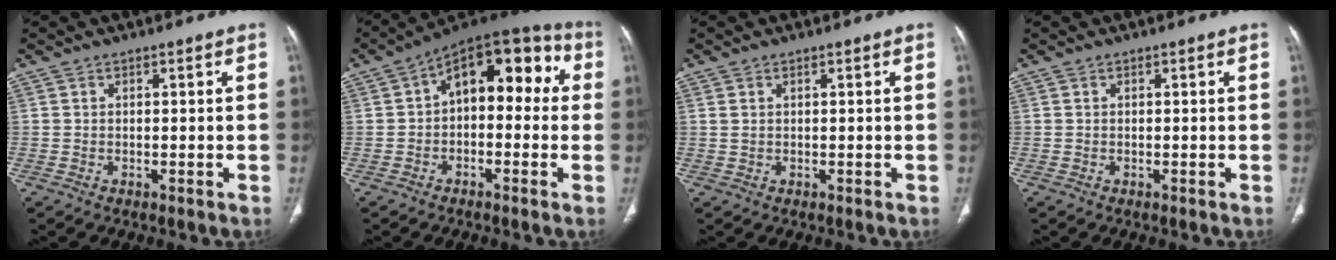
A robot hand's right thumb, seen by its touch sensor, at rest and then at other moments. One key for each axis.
{"total": 14.9, "fx": 1.8, "fy": 8.7, "fz": 11.9, "tx": -0.116, "ty": 0.052, "tz": 0.010}
{"total": 1.0, "fx": 0.5, "fy": 0.4, "fz": 0.7, "tx": -0.017, "ty": 0.006, "tz": 0.016}
{"total": 0.0}